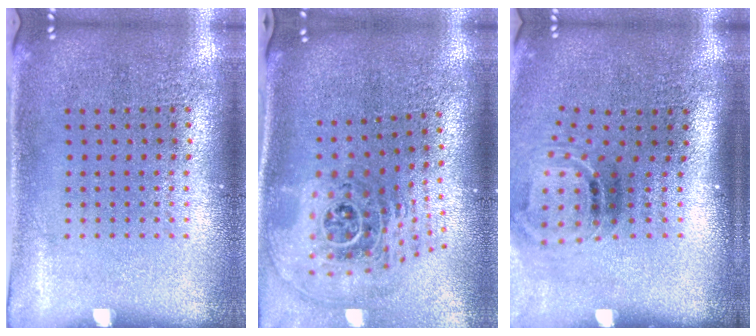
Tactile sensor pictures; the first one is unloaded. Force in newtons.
{"total": 2.5, "press": 1.8, "slide": 1.8}
{"total": 1.5, "press": 1.1, "slide": 1.1}